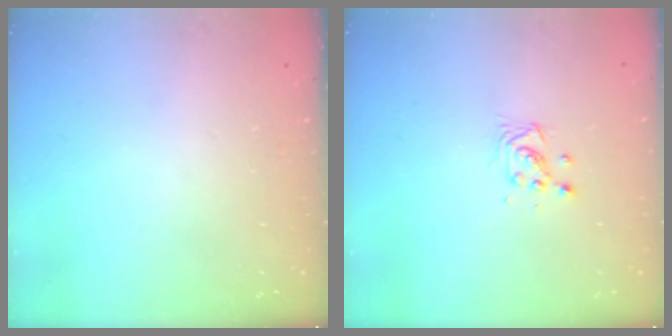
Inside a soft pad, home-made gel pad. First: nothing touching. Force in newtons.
{"total": 3.8, "press": 3.8, "slide": 0.5}